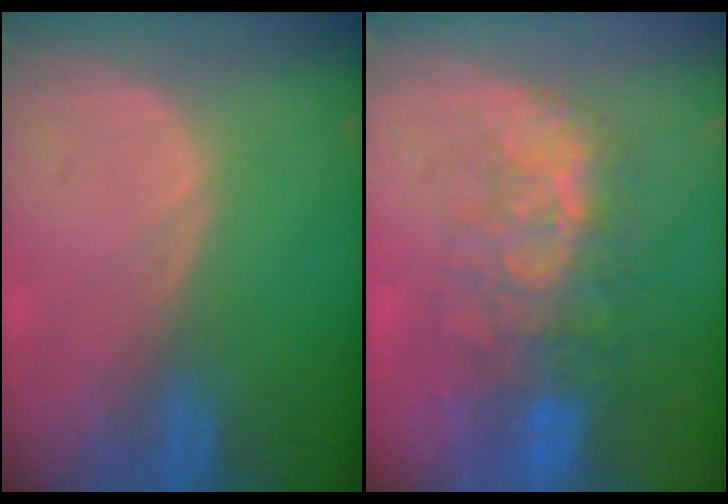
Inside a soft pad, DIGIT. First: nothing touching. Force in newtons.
{"total": 9.8, "press": 8.4, "slide": 5.0}